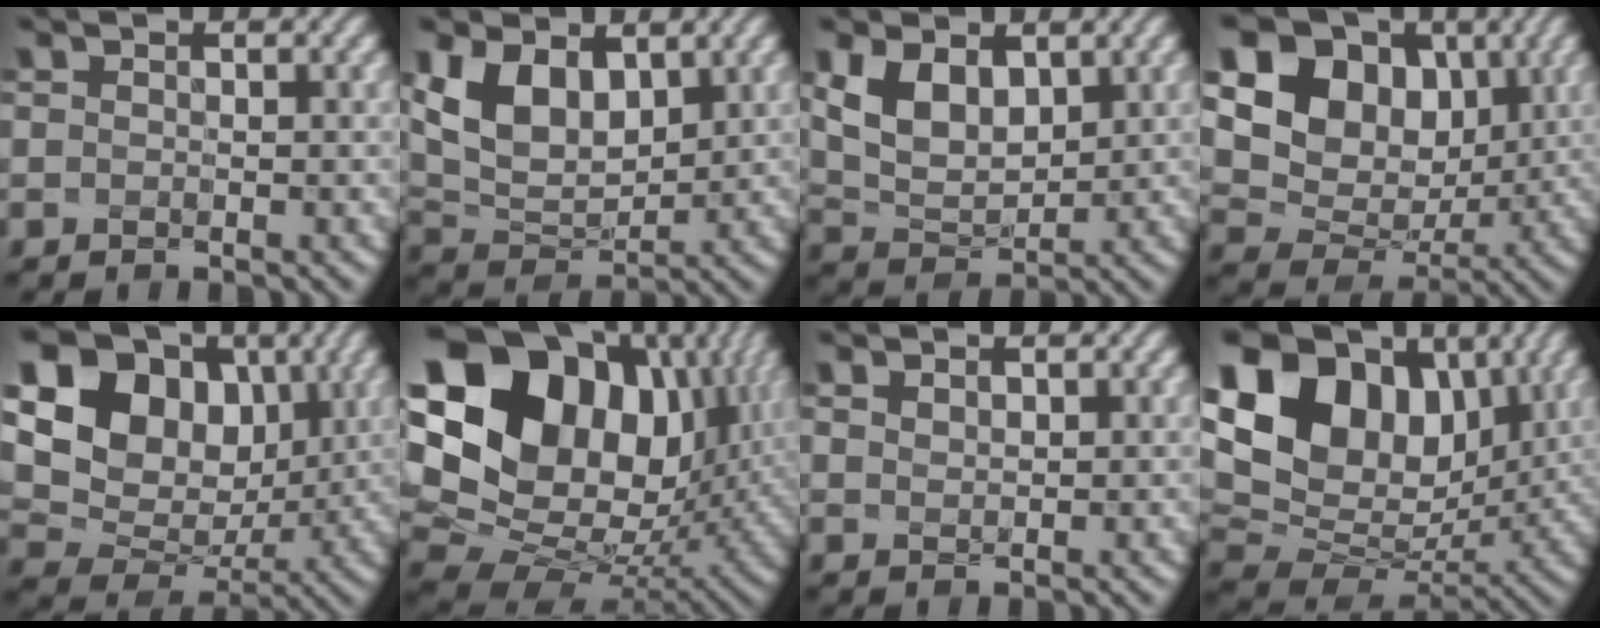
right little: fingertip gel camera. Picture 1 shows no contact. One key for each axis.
{"total": 5.3, "fx": 2.0, "fy": 3.2, "fz": 3.7, "tx": -0.078, "ty": -0.012, "tz": 0.042}
{"total": 3.8, "fx": 1.5, "fy": 2.3, "fz": 2.7, "tx": -0.057, "ty": -0.012, "tz": 0.038}
{"total": 15.2, "fx": 5.0, "fy": 12.1, "fz": 7.8, "tx": -0.184, "ty": 0.030, "tz": 0.101}
{"total": 17.5, "fx": 5.1, "fy": 14.2, "fz": 8.7, "tx": -0.204, "ty": 0.031, "tz": 0.095}
{"total": 20.6, "fx": 7.3, "fy": 14.9, "fz": 12.3, "tx": -0.296, "ty": 0.044, "tz": 0.149}
{"total": 1.6, "fx": 1.1, "fy": 1.0, "fz": 0.7, "tx": -0.027, "ty": 0.009, "tz": 0.016}
{"total": 15.1, "fx": 5.2, "fy": 10.5, "fz": 9.5, "tx": -0.191, "ty": 0.026, "tz": 0.101}